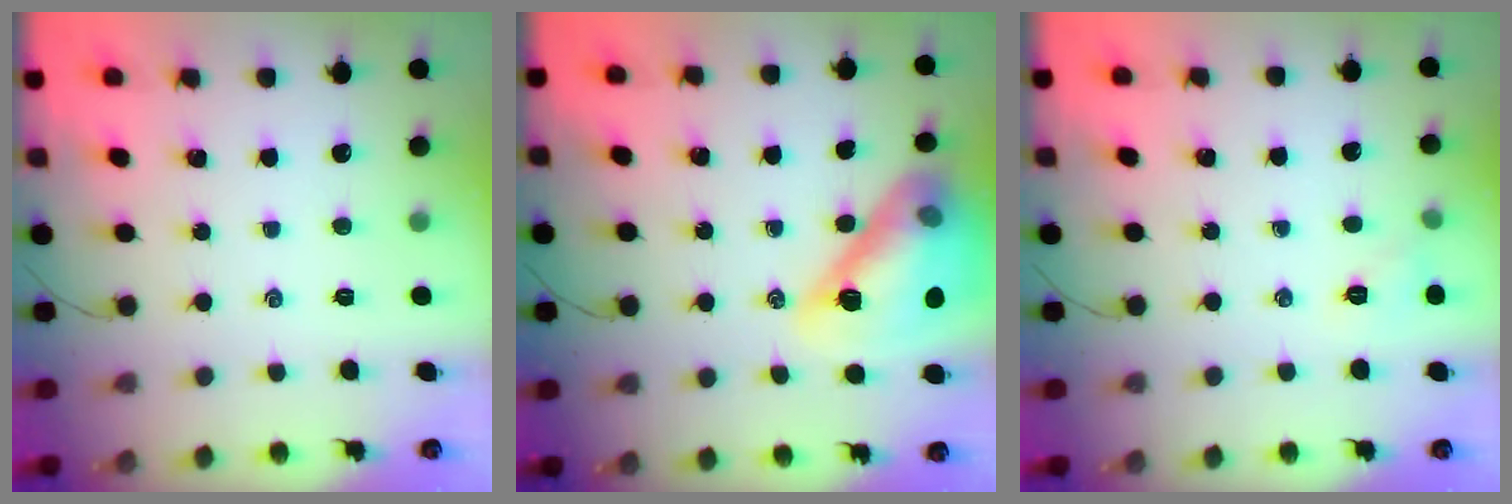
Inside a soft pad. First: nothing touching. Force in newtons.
{"total": 20.2, "press": 20.1, "slide": 2.2}
{"total": 5.6, "press": 5.4, "slide": 1.5}